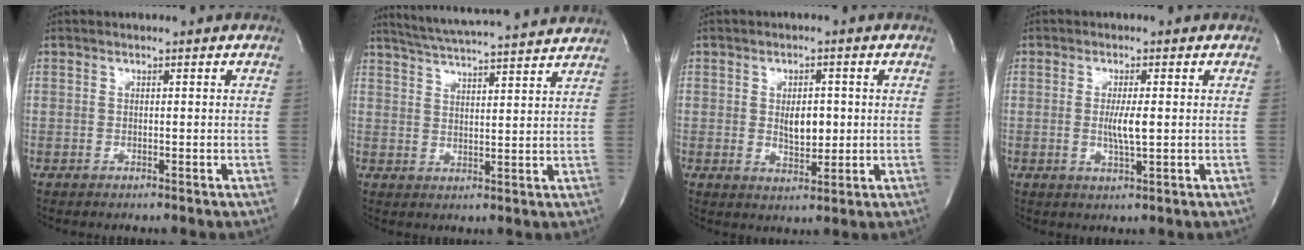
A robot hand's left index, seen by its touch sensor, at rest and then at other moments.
{"total": 16.5, "force": [15.3, 0.1, 6.2], "torque": [-0.115, 0.005, 0.211]}
{"total": 4.3, "force": [-0.1, 2.2, 3.8], "torque": [-0.060, -0.010, 0.006]}
{"total": 3.6, "force": [-0.5, 0.1, 3.6], "torque": [-0.072, -0.011, -0.005]}